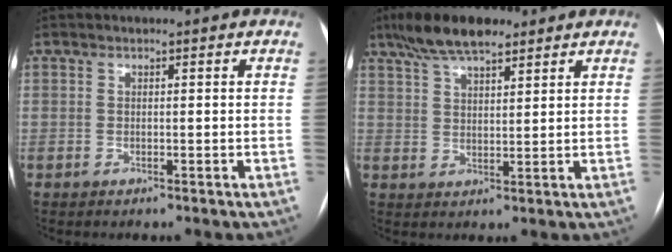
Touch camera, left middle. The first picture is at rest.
{"total": 8.7, "force": [6.5, 2.5, 5.2], "torque": [-0.100, 0.019, 0.114]}